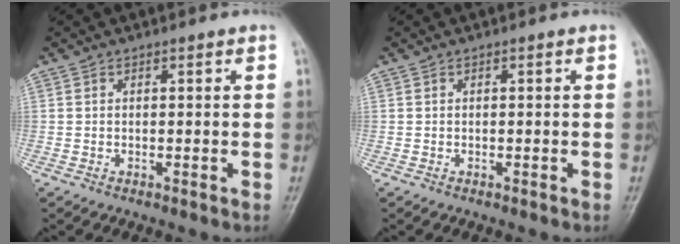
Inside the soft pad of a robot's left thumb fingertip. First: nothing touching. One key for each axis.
{"total": 0.0}